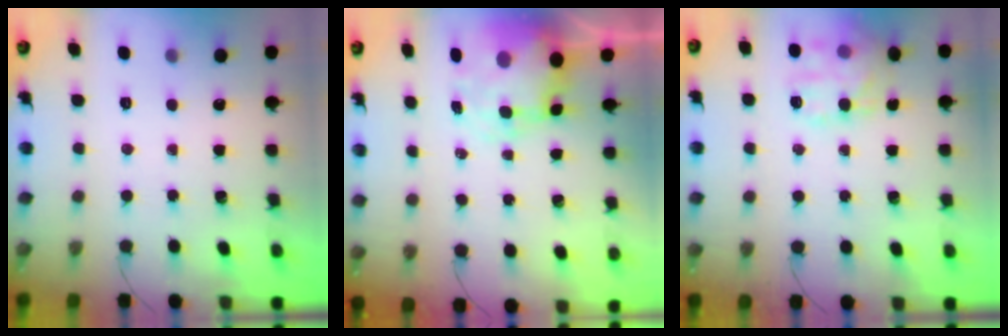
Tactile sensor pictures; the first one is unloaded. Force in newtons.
{"total": 8.9, "press": 8.7, "slide": 2.0}
{"total": 15.5, "press": 15.5, "slide": 0.6}